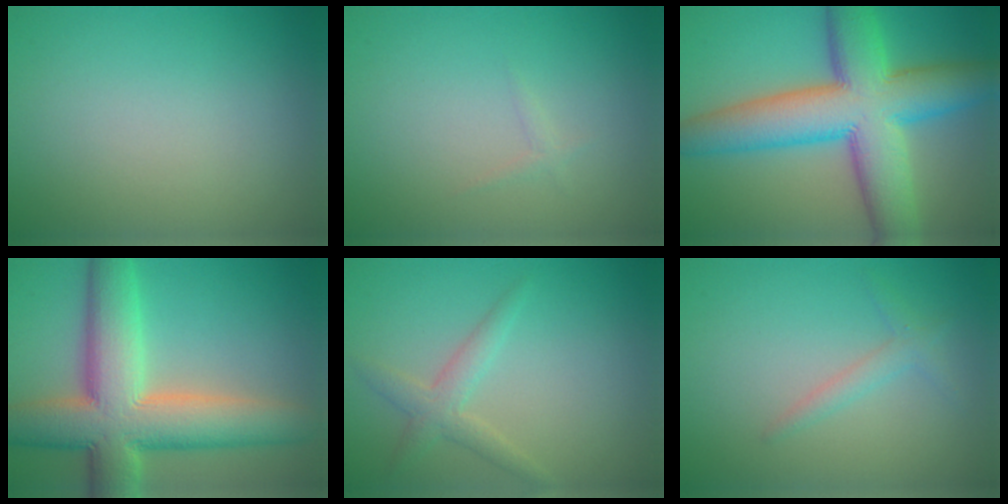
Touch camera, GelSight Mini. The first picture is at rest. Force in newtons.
{"total": 0.5, "press": 0.5, "slide": 0.0}
{"total": 12.3, "press": 12.3, "slide": 0.5}
{"total": 11.6, "press": 11.6, "slide": 0.8}
{"total": 2.4, "press": 2.4, "slide": 0.1}
{"total": 1.5, "press": 1.5, "slide": 0.1}